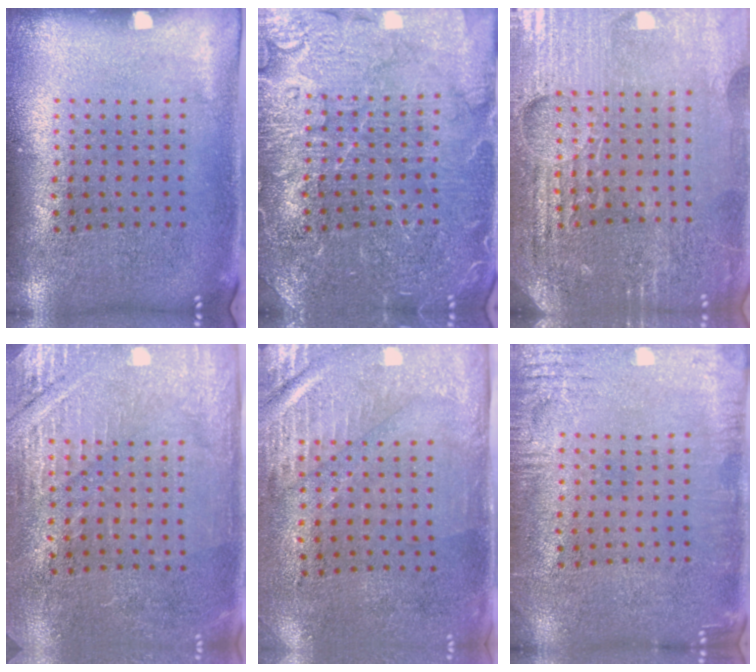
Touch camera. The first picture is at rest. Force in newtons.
{"total": 4.1, "press": 4.1, "slide": 0.6}
{"total": 4.8, "press": 4.5, "slide": 1.7}
{"total": 2.8, "press": 2.8, "slide": 0.5}
{"total": 2.9, "press": 2.5, "slide": 1.5}
{"total": 2.7, "press": 2.7, "slide": 0.2}